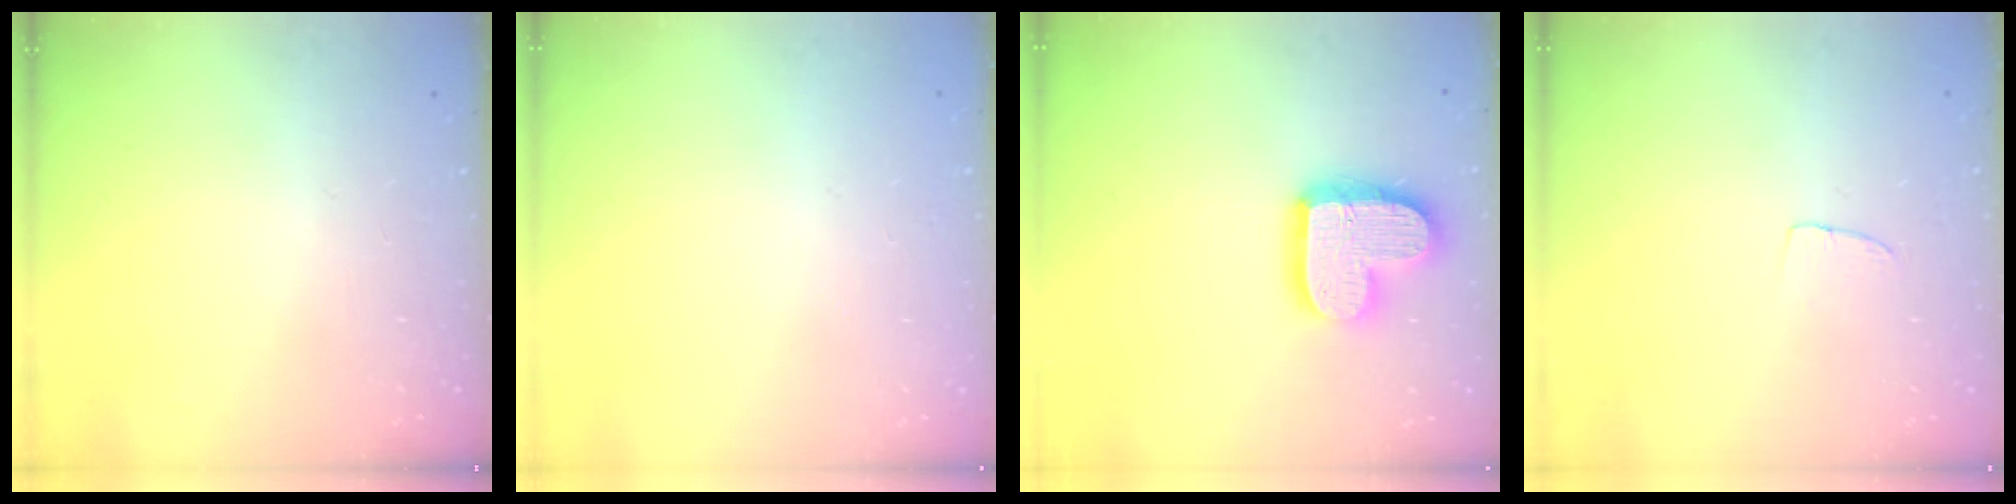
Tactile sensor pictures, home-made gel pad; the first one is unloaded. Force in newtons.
{"total": 0.0}
{"total": 16.7, "press": 16.6, "slide": 1.2}
{"total": 3.2, "press": 3.2, "slide": 0.2}